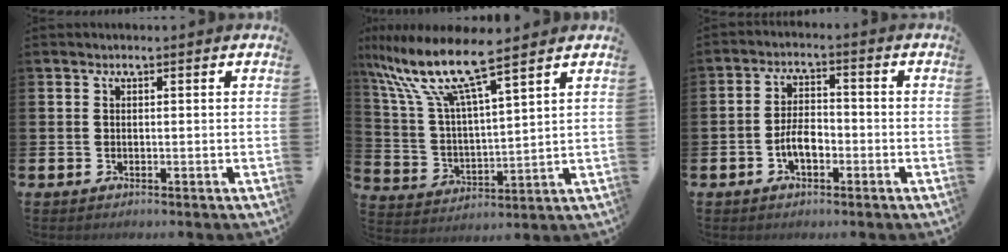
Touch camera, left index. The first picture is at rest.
{"total": 10.8, "force": [8.9, 1.2, 5.9], "torque": [-0.155, -0.048, 0.150]}
{"total": 4.1, "force": [-1.6, 2.1, 3.1], "torque": [-0.057, 0.004, -0.033]}